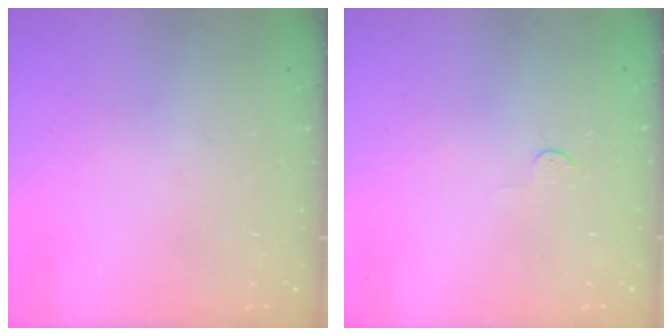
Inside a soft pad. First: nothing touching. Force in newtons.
{"total": 2.8, "press": 2.8, "slide": 0.4}